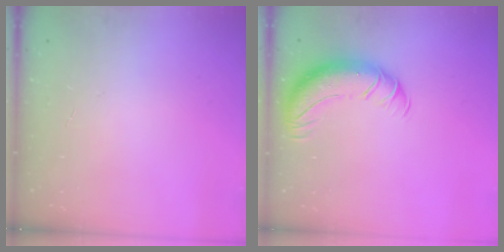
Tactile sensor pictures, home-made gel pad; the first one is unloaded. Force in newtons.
{"total": 12.7, "press": 12.3, "slide": 3.2}